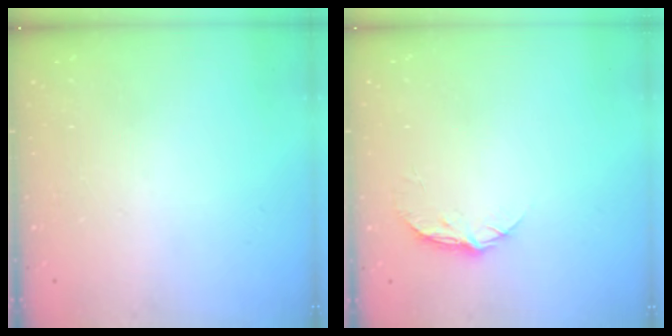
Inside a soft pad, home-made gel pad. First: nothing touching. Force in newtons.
{"total": 6.7, "press": 6.7, "slide": 0.8}